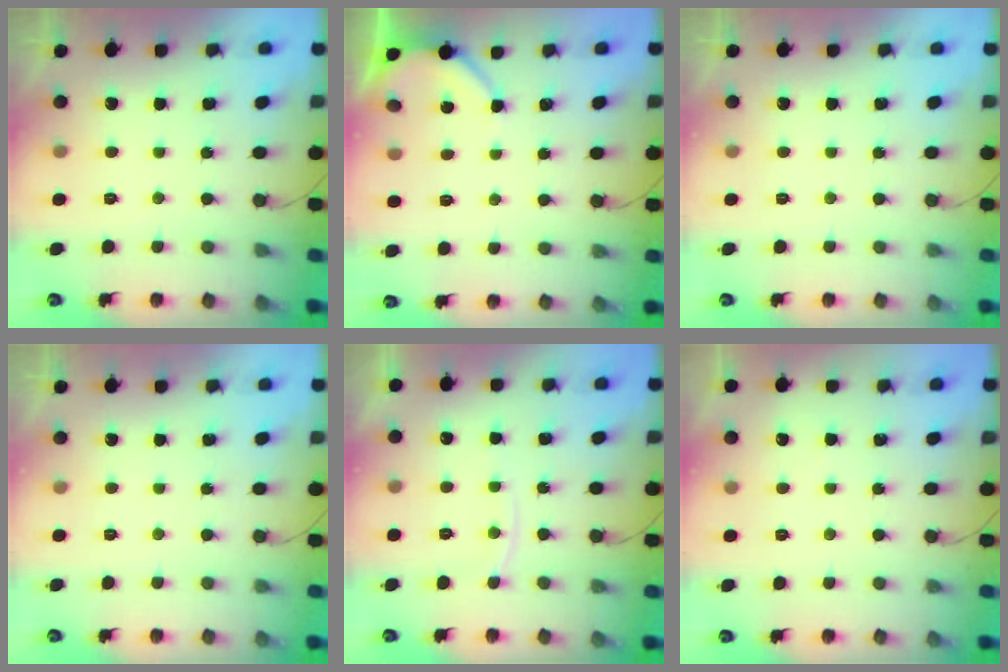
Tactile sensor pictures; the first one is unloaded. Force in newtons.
{"total": 3.9, "press": 3.9, "slide": 0.3}
{"total": 0.0}
{"total": 0.0}
{"total": 6.3, "press": 6.2, "slide": 1.0}
{"total": 1.1, "press": 1.1, "slide": 0.2}